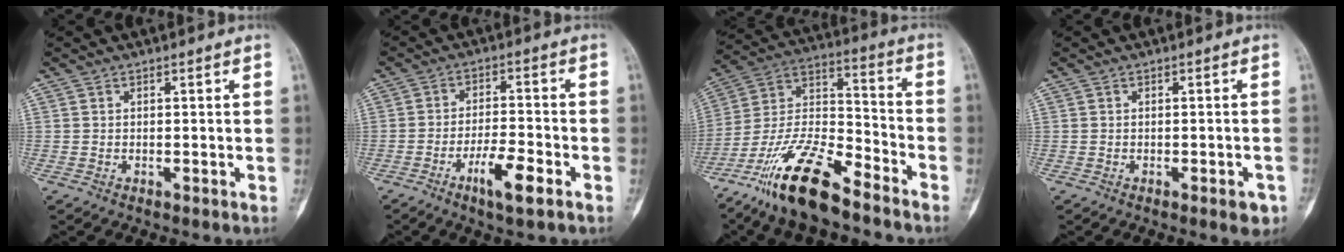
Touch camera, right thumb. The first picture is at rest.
{"total": 7.3, "force": [-3.9, 1.7, 5.9], "torque": [-0.109, 0.019, -0.066]}
{"total": 17.6, "force": [-12.5, 5.3, 11.2], "torque": [-0.208, 0.075, -0.230]}
{"total": 2.8, "force": [-1.4, 1.1, 2.2], "torque": [-0.019, 0.007, -0.014]}